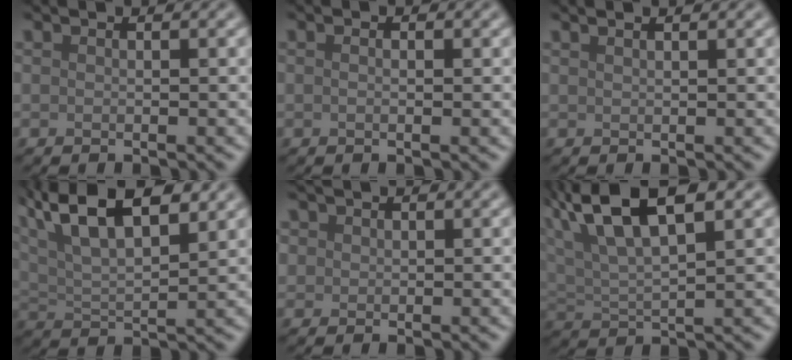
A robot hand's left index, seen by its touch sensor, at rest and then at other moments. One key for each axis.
{"total": 1.2, "fx": 0.4, "fy": 0.6, "fz": 0.9, "tx": -0.010, "ty": -0.008, "tz": -0.005}
{"total": 2.1, "fx": 1.5, "fy": 0.8, "fz": 1.2, "tx": -0.004, "ty": 0.001, "tz": -0.002}
{"total": 11.9, "fx": 6.9, "fy": 4.8, "fz": 8.4, "tx": -0.156, "ty": 0.038, "tz": 0.089}
{"total": 1.1, "fx": 0.5, "fy": 1.0, "fz": 0.2, "tx": 0.004, "ty": -0.002, "tz": 0.008}
{"total": 8.2, "fx": 4.9, "fy": 2.8, "fz": 6.0, "tx": -0.110, "ty": 0.024, "tz": 0.086}